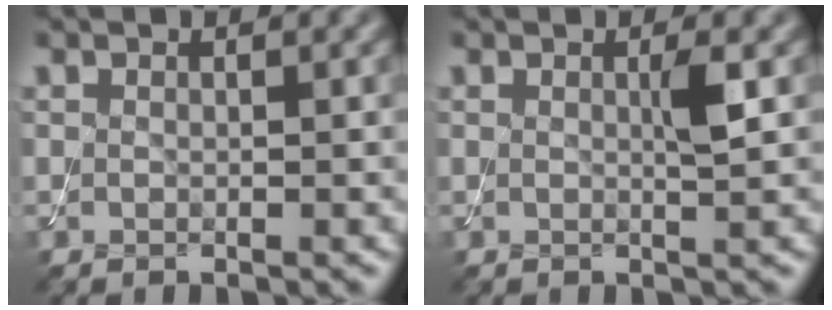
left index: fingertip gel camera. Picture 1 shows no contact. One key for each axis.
{"total": 1.6, "fx": 0.3, "fy": 0.1, "fz": 1.6, "tx": -0.030, "ty": 0.001, "tz": 0.002}